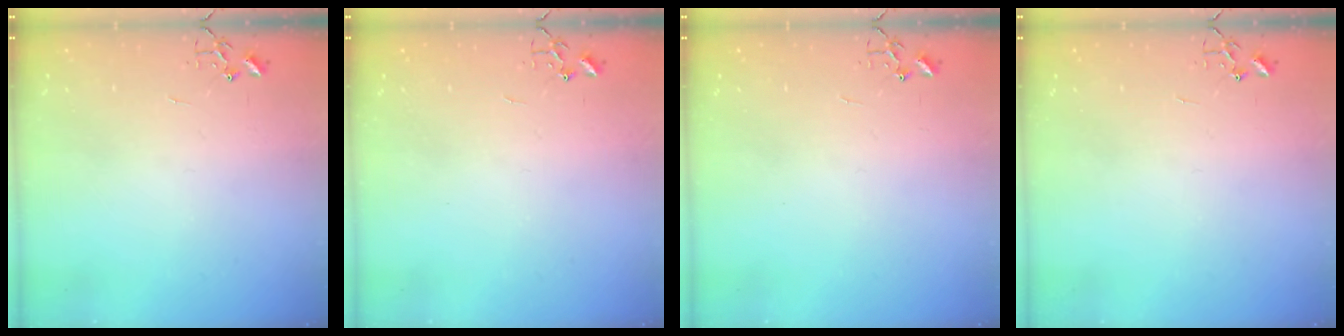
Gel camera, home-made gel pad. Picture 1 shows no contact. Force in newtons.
{"total": 0.0}
{"total": 0.0}
{"total": 0.0}